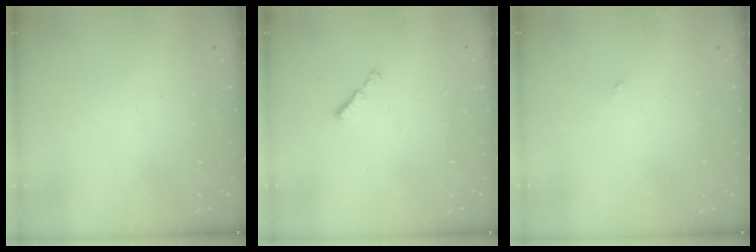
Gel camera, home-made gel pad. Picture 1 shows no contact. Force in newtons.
{"total": 1.0, "press": 0.9, "slide": 0.5}
{"total": 0.0}